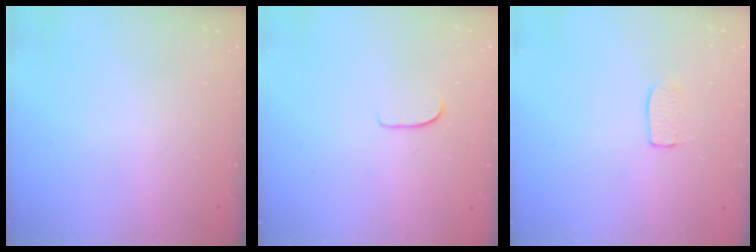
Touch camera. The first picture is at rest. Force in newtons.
{"total": 5.2, "press": 5.2, "slide": 0.4}
{"total": 5.0, "press": 5.0, "slide": 0.3}